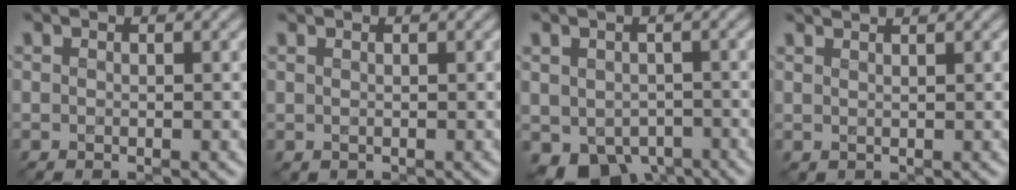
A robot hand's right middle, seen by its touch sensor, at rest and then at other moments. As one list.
[{"total": 0.7, "force": [0.7, 0.1, -0.1], "torque": [-0.001, -0.004, 0.006]}, {"total": 4.6, "force": [-2.6, 3.1, 2.1], "torque": [-0.037, -0.027, -0.023]}, {"total": 2.5, "force": [2.4, 0.6, 0.7], "torque": [0.003, 0.008, 0.010]}]